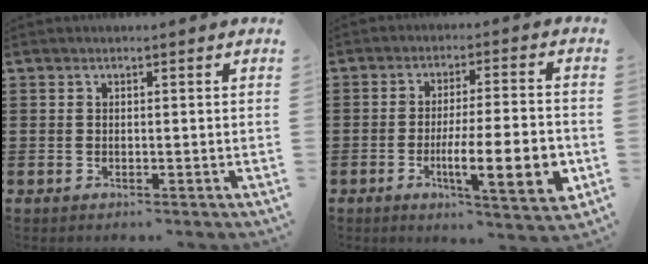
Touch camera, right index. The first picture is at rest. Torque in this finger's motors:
{"motor_torque": [1.41, -0.72, 0.76, 0.15]}